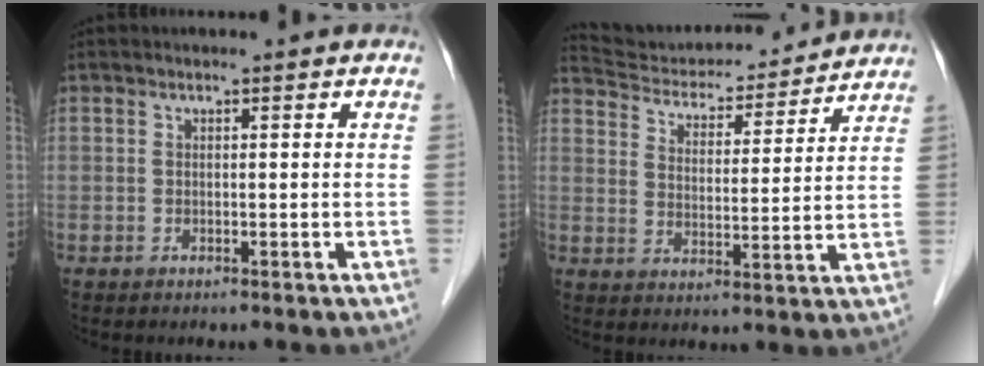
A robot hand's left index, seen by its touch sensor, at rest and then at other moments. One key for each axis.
{"total": 17.8, "fx": 17.1, "fy": 3.2, "fz": 3.9, "tx": -0.060, "ty": 0.010, "tz": 0.245}